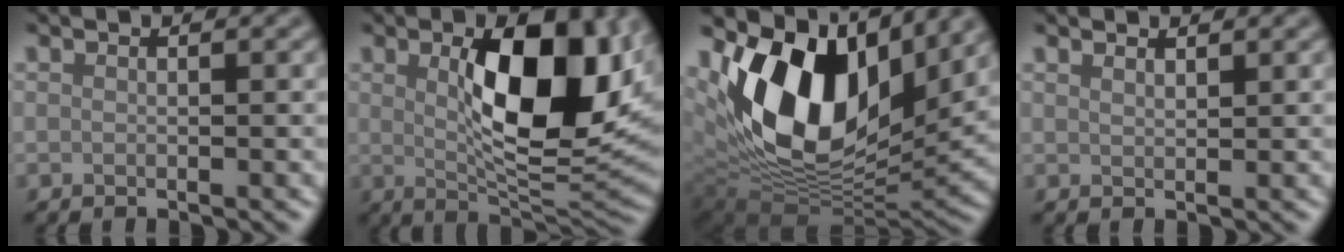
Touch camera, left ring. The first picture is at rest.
{"total": 11.7, "force": [1.7, 4.8, 10.5], "torque": [-0.159, -0.001, 0.034]}
{"total": 16.0, "force": [5.2, 10.0, 11.4], "torque": [-0.228, 0.006, 0.095]}
{"total": 0.9, "force": [0.8, 0.1, 0.3], "torque": [-0.005, 0.000, 0.012]}